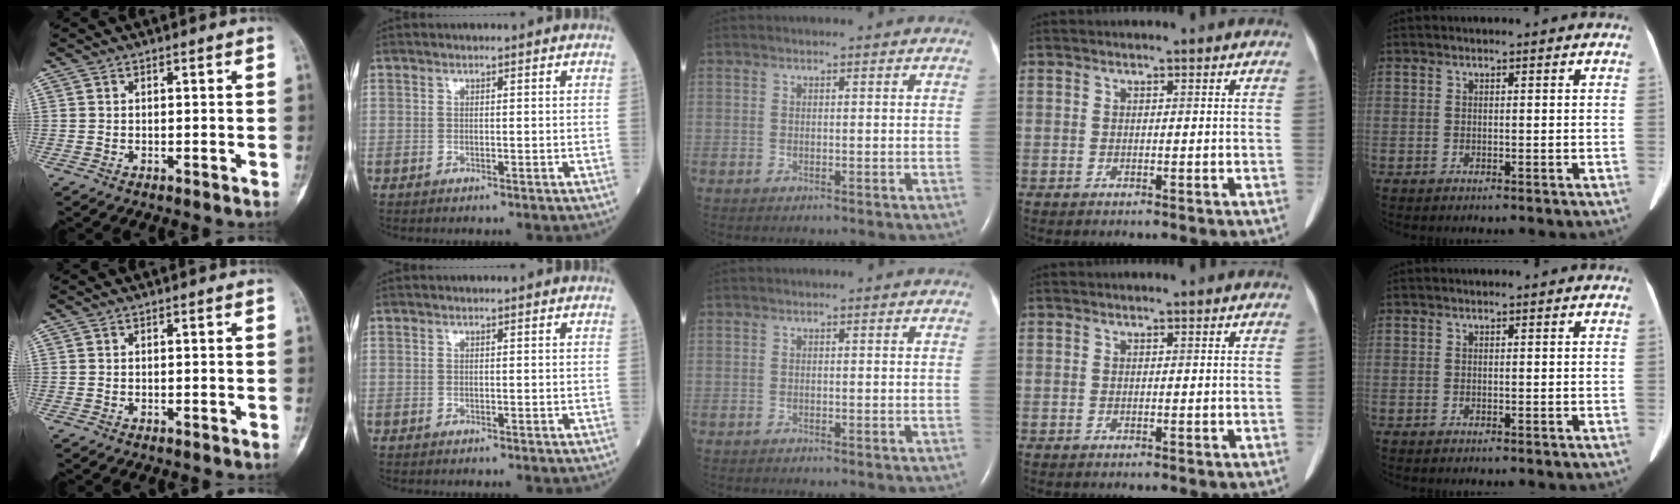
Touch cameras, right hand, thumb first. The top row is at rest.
{}